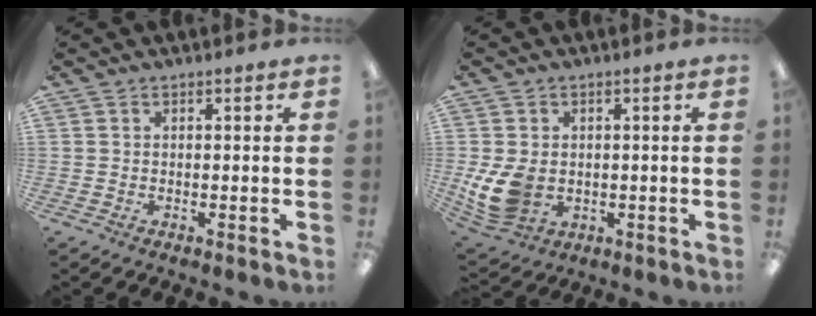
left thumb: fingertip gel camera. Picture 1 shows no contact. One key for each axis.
{"total": 9.5, "fx": -1.1, "fy": 7.1, "fz": 6.2, "tx": -0.139, "ty": -0.001, "tz": -0.015}